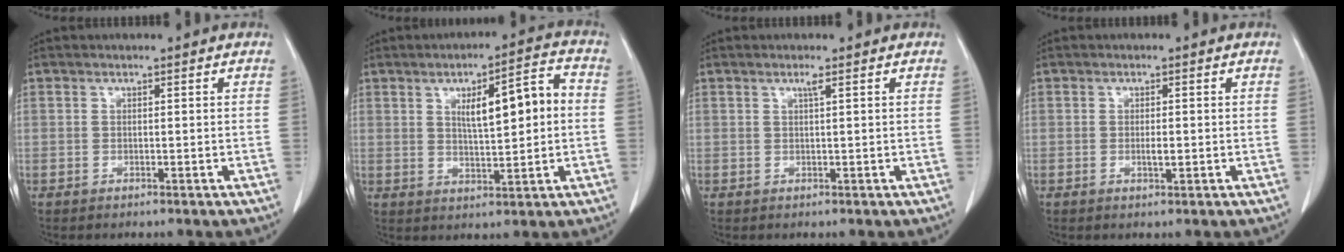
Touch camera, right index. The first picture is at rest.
{"total": 9.3, "force": [1.4, 1.9, 9.0], "torque": [-0.139, 0.021, 0.026]}
{"total": 0.9, "force": [0.4, -0.2, 0.7], "torque": [-0.019, -0.001, 0.011]}
{"total": 1.6, "force": [-0.2, 0.4, 1.6], "torque": [-0.029, -0.001, -0.003]}